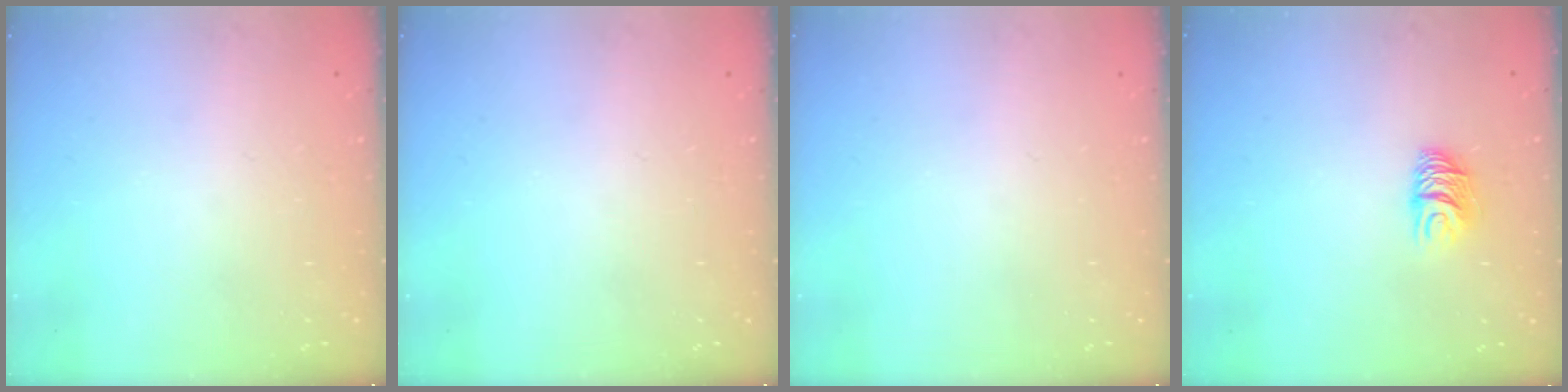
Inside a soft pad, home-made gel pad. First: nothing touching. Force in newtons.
{"total": 0.0}
{"total": 0.0}
{"total": 6.1, "press": 6.1, "slide": 0.6}